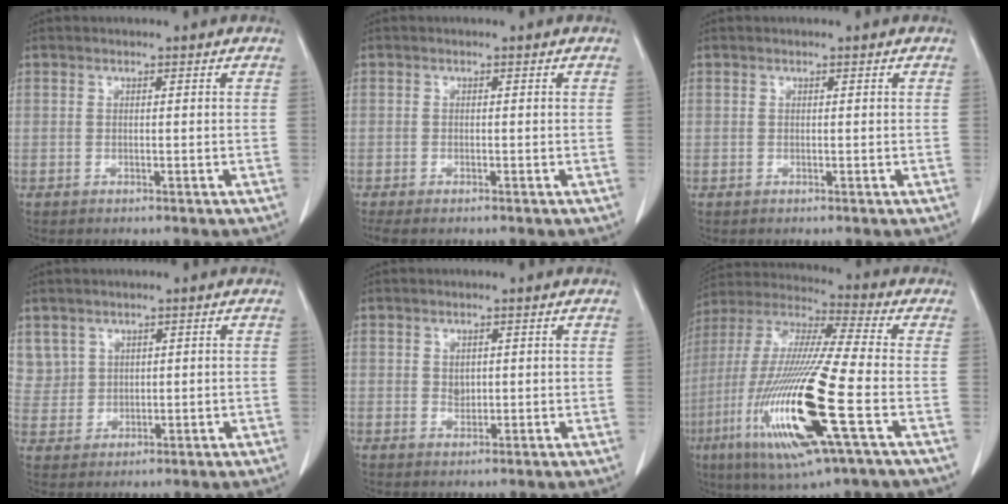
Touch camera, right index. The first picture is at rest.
{"total": 1.8, "force": [-1.5, 0.4, 0.9], "torque": [-0.013, -0.005, -0.022]}
{"total": 0.0}
{"total": 4.7, "force": [2.5, 3.9, 0.2], "torque": [-0.004, 0.011, 0.058]}
{"total": 1.5, "force": [0.4, 1.2, 0.9], "torque": [-0.013, -0.003, 0.010]}
{"total": 22.3, "force": [-6.9, 1.6, 21.1], "torque": [-0.463, -0.038, -0.133]}